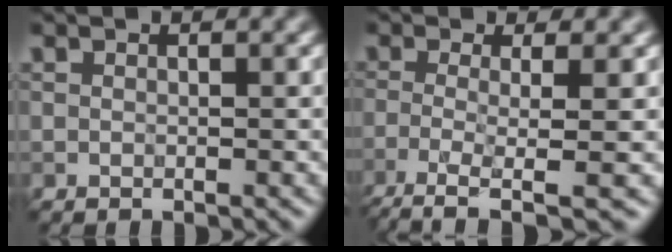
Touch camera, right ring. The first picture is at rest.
{"total": 4.8, "force": [-2.0, 1.0, 4.3], "torque": [-0.077, -0.007, -0.049]}